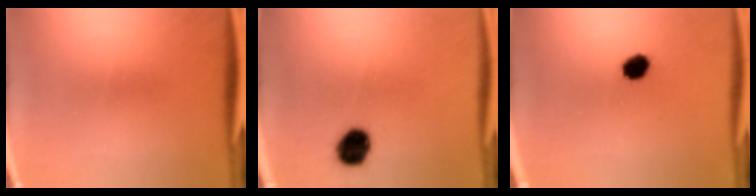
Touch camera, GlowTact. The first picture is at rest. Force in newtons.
{"total": 8.6}
{"total": 4.7}